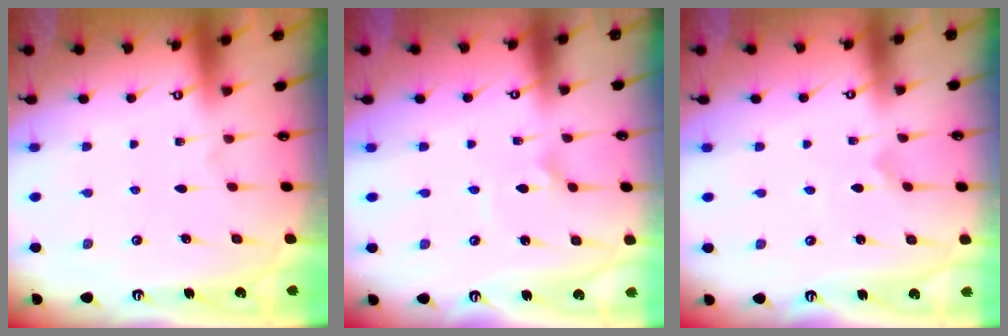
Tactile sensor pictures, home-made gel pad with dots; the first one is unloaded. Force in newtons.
{"total": 2.7, "press": 2.6, "slide": 0.3}
{"total": 0.0}